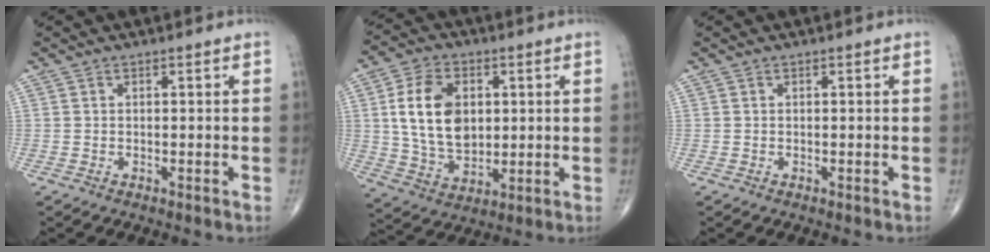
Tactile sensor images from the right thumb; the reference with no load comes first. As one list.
[{"total": 14.3, "force": [2.5, 9.5, 10.3], "torque": [-0.164, -0.010, 0.050]}, {"total": 0.0}]